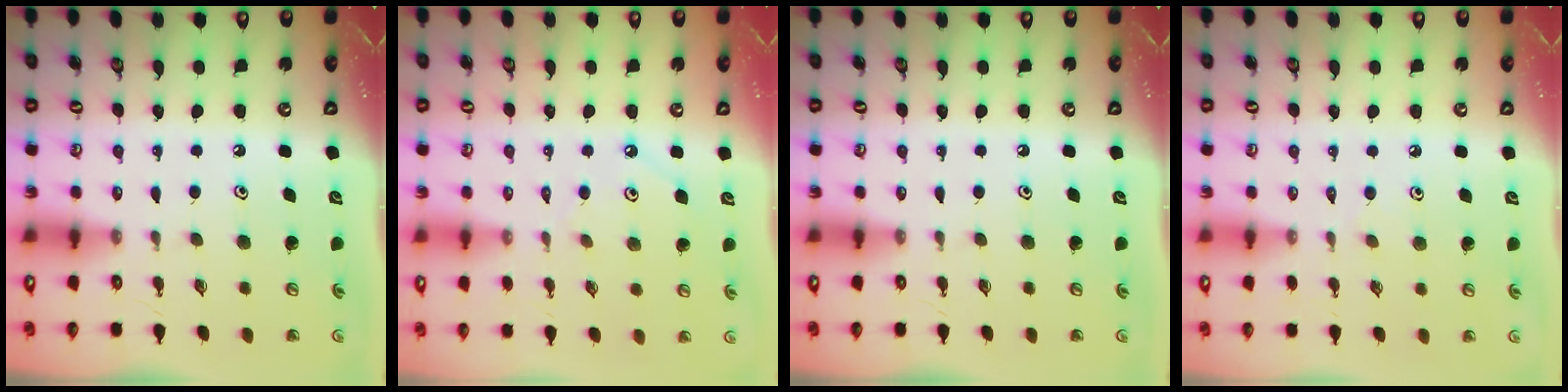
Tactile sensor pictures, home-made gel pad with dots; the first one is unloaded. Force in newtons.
{"total": 2.6, "press": 2.6, "slide": 0.4}
{"total": 0.0}
{"total": 2.6, "press": 2.5, "slide": 0.6}